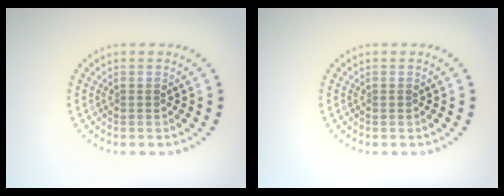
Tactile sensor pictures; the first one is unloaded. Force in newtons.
{"total": 0.0}